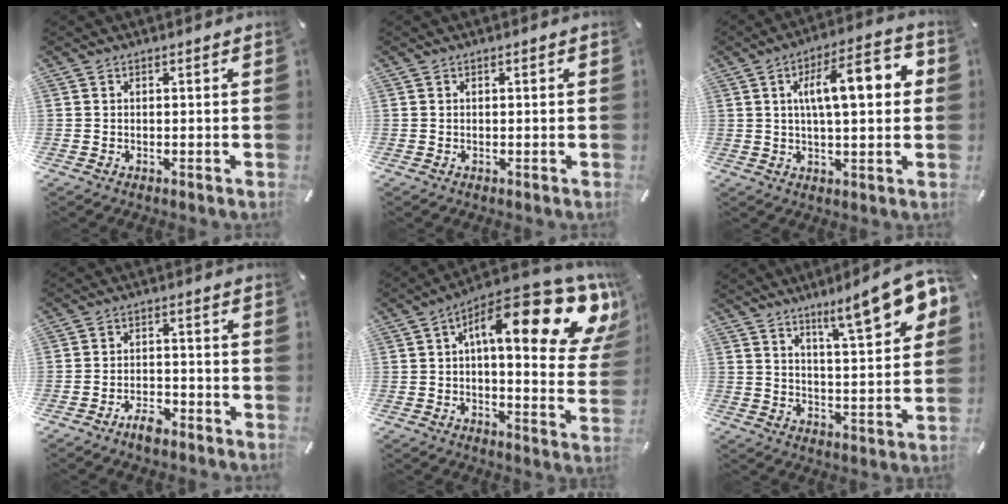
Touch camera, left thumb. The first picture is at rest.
{"total": 0.0}
{"total": 13.3, "force": [3.2, 4.7, 12.0], "torque": [-0.195, 0.007, 0.046]}
{"total": 4.6, "force": [-3.7, 1.7, 2.0], "torque": [-0.039, 0.018, -0.070]}
{"total": 21.8, "force": [10.2, 7.2, 17.8], "torque": [-0.250, -0.072, 0.155]}
{"total": 13.3, "force": [9.5, 2.9, 8.9], "torque": [-0.124, -0.063, 0.152]}